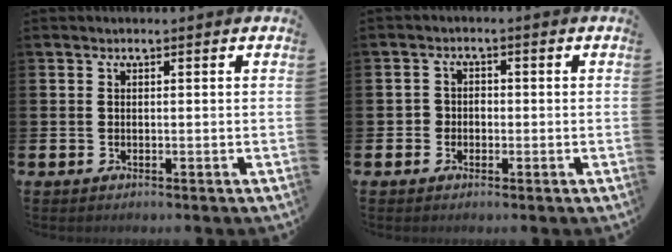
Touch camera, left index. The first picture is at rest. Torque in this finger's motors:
{"motor_torque": [-0.24, 0.12, -0.06, 0.00]}